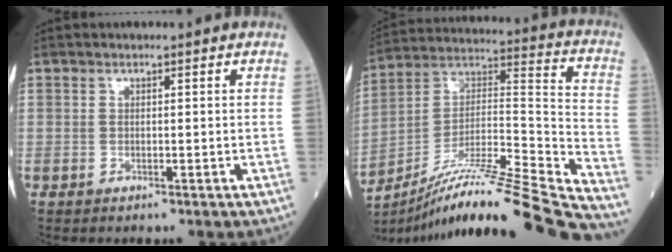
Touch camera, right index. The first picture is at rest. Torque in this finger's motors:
{"motor_torque": [-0.56, -1.20, 0.47, 0.06]}